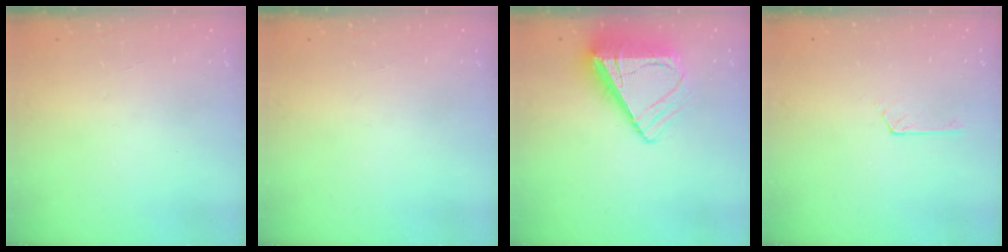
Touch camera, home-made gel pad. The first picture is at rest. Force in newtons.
{"total": 0.0}
{"total": 11.6, "press": 11.5, "slide": 1.5}
{"total": 1.9, "press": 1.9, "slide": 0.2}